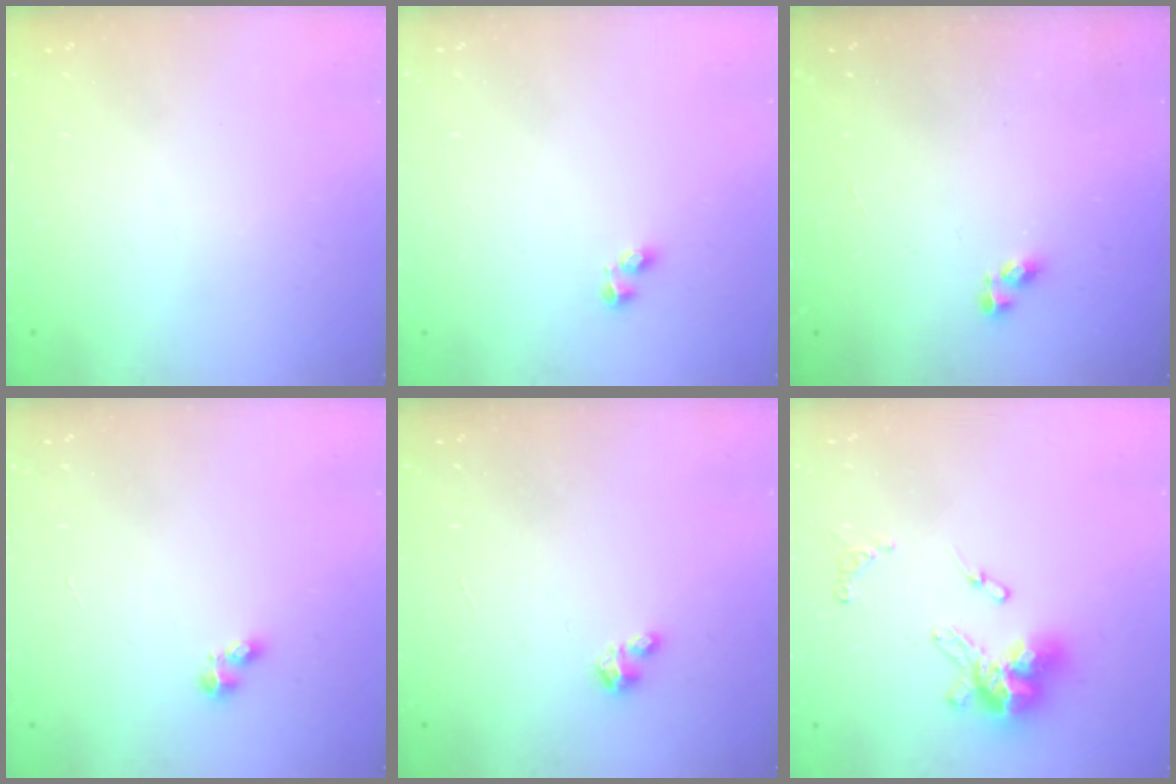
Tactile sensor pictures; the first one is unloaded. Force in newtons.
{"total": 1.9, "press": 1.9, "slide": 0.5}
{"total": 3.9, "press": 3.9, "slide": 0.7}
{"total": 2.5, "press": 2.5, "slide": 0.4}
{"total": 0.9, "press": 0.9, "slide": 0.2}
{"total": 13.4, "press": 13.4, "slide": 1.3}